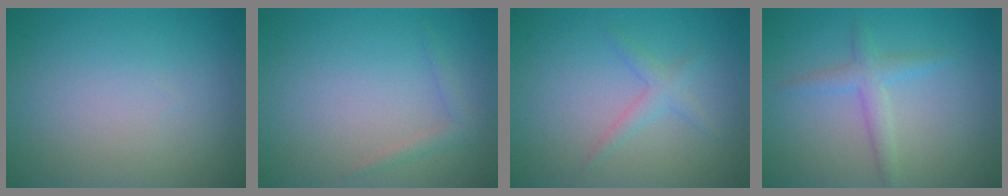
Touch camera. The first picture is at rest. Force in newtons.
{"total": 1.1, "press": 1.1, "slide": 0.1}
{"total": 1.6, "press": 1.6, "slide": 0.1}
{"total": 2.2, "press": 2.2, "slide": 0.1}